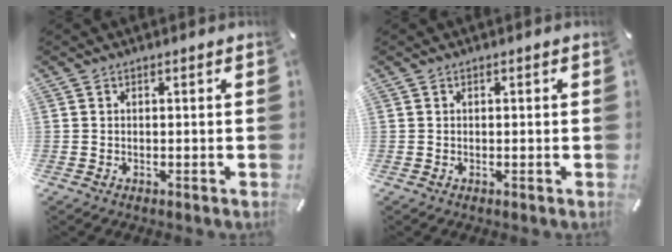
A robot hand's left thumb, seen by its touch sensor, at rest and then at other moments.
{"total": 0.0}